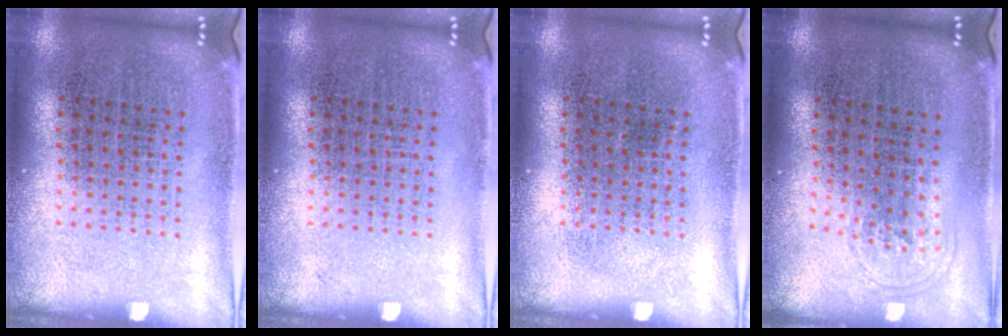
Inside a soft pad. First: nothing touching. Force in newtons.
{"total": 0.0}
{"total": 0.0}
{"total": 0.9, "press": 0.7, "slide": 0.7}